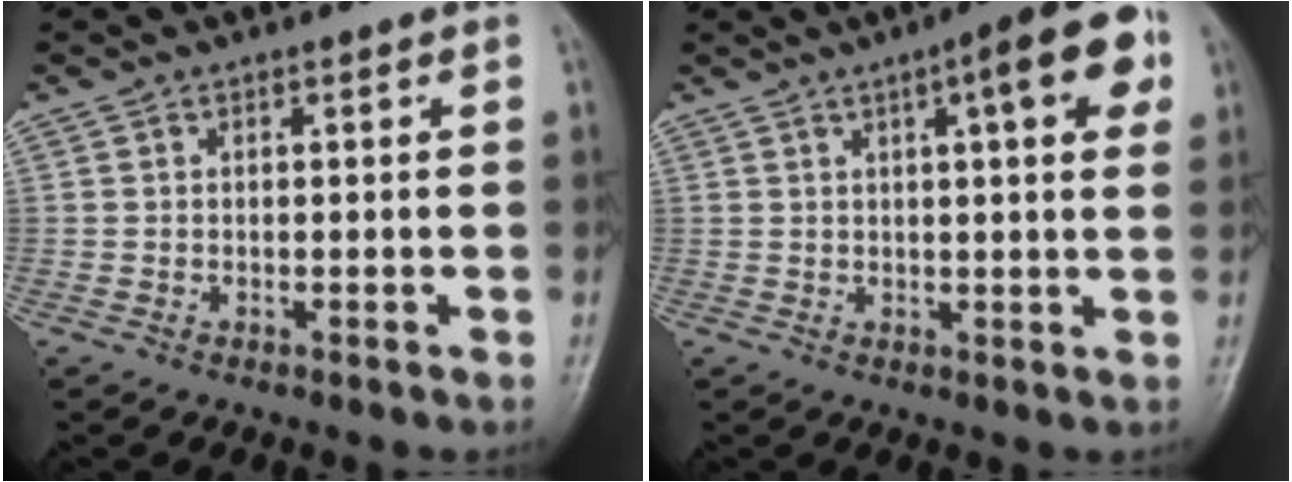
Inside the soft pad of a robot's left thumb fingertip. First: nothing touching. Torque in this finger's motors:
{"motor_torque": [0.25, 0.29, 0.28, -0.07, 0.13]}